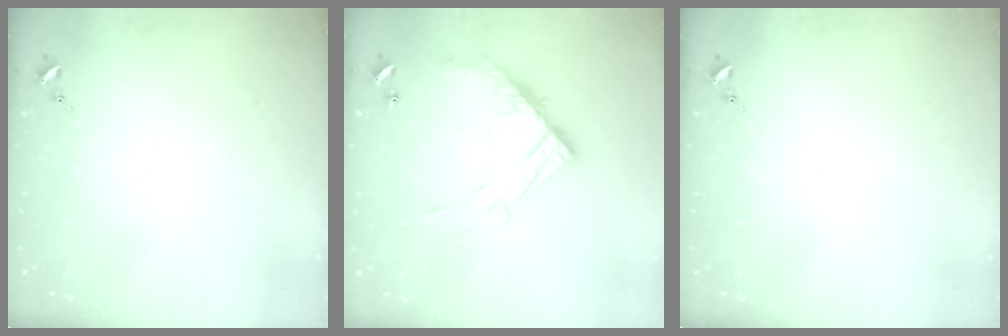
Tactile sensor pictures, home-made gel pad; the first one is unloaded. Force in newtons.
{"total": 16.5, "press": 16.5, "slide": 1.5}
{"total": 0.0}